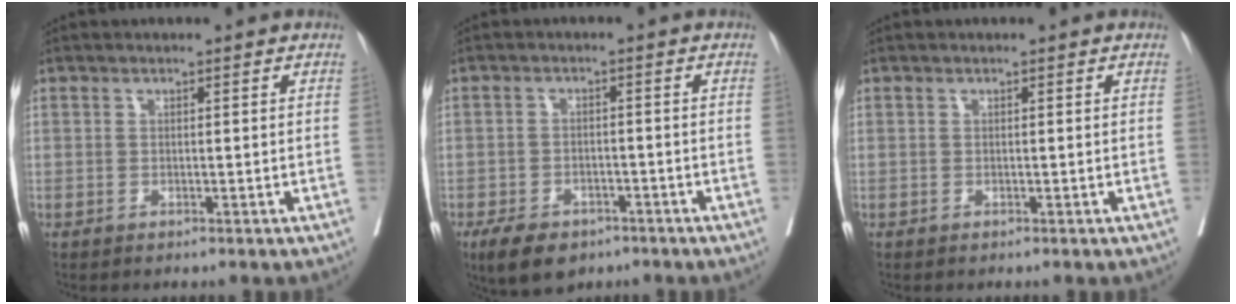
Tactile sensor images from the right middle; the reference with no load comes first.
{"total": 7.7, "force": [-5.4, 4.1, 3.8], "torque": [-0.066, -0.005, -0.081]}
{"total": 0.0}